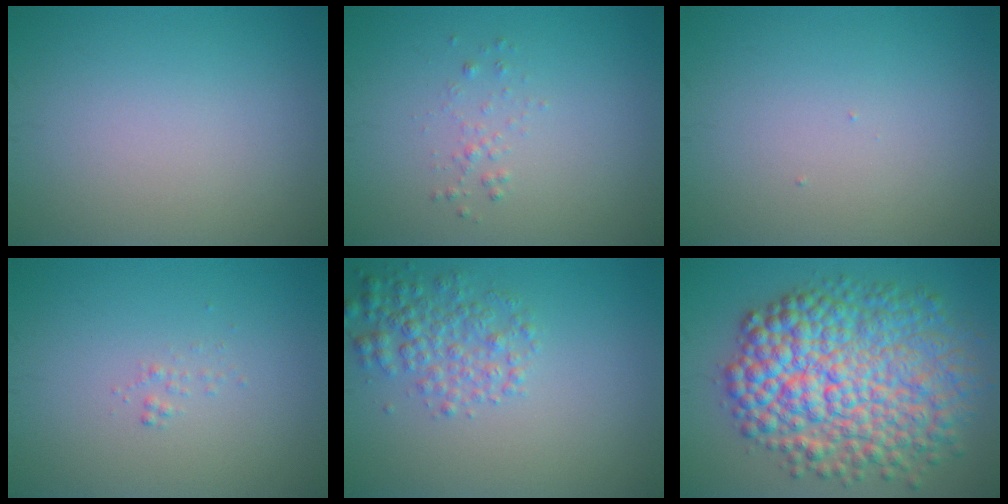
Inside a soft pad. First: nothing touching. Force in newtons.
{"total": 0.9, "press": 0.9, "slide": 0.0}
{"total": 0.0}
{"total": 0.5, "press": 0.5, "slide": 0.0}
{"total": 3.2, "press": 3.2, "slide": 0.1}
{"total": 12.0, "press": 12.0, "slide": 0.1}